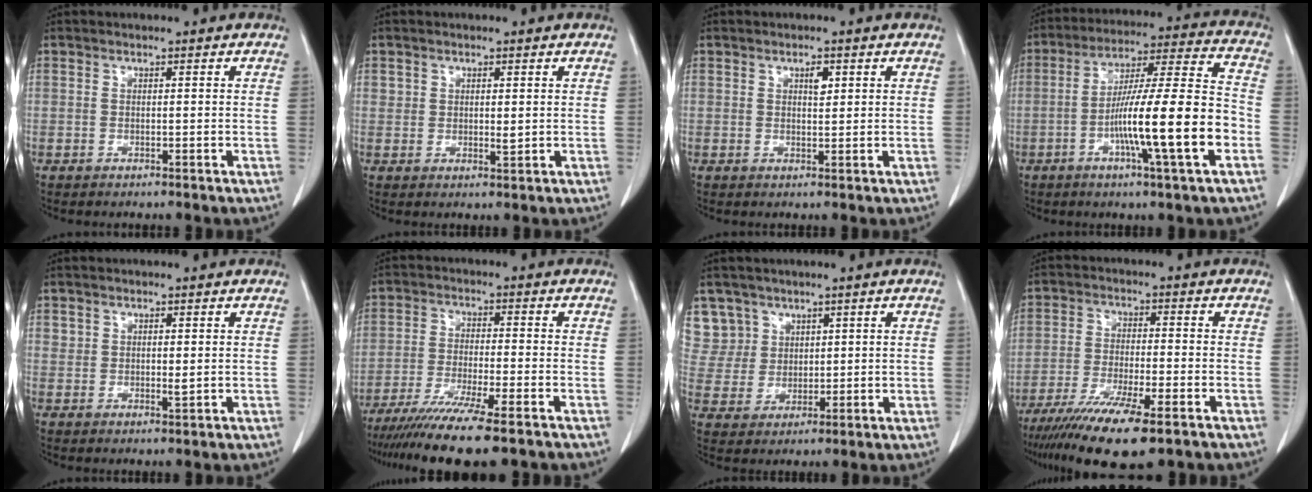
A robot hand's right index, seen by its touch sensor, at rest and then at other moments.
{"total": 1.9, "force": [0.6, 1.2, 1.4], "torque": [-0.019, -0.004, 0.012]}
{"total": 1.8, "force": [0.8, 0.7, 1.4], "torque": [-0.022, -0.002, 0.012]}
{"total": 17.2, "force": [-5.1, 0.1, 16.5], "torque": [-0.273, 0.003, -0.087]}
{"total": 1.7, "force": [0.8, 1.0, 1.2], "torque": [-0.017, -0.005, 0.017]}
{"total": 12.7, "force": [-9.8, -0.1, 8.1], "torque": [-0.135, -0.034, -0.158]}
{"total": 7.6, "force": [4.8, 5.9, -0.2], "torque": [0.007, 0.010, 0.108]}
{"total": 13.1, "force": [-8.9, 1.6, 9.5], "torque": [-0.171, -0.035, -0.147]}